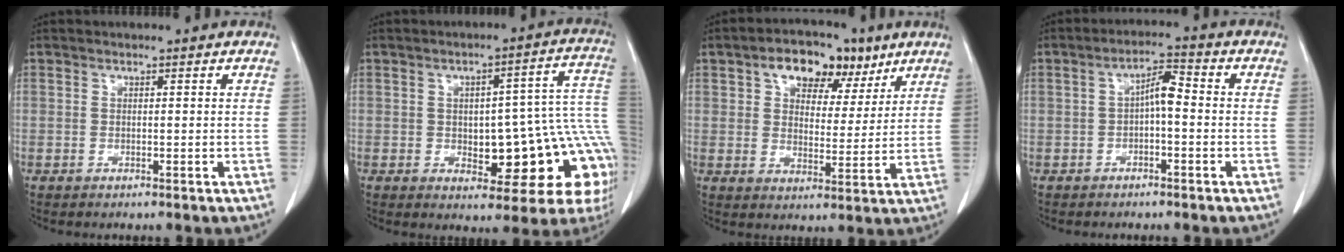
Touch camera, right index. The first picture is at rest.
{"total": 17.2, "force": [-3.7, 6.3, 15.6], "torque": [-0.109, 0.046, -0.030]}
{"total": 10.4, "force": [5.9, 6.2, 6.0], "torque": [-0.087, 0.025, 0.093]}
{"total": 4.3, "force": [-0.4, 1.2, 4.1], "torque": [-0.069, 0.018, -0.008]}